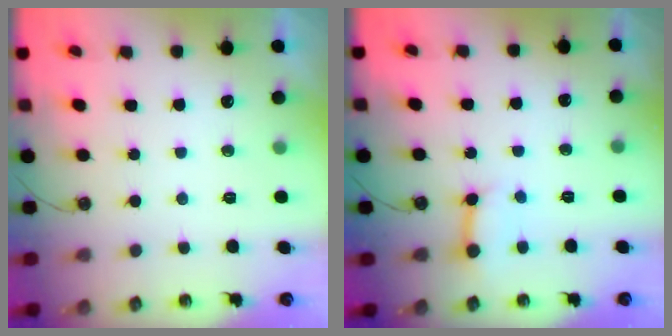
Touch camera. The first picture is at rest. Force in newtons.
{"total": 6.4, "press": 6.4, "slide": 0.7}